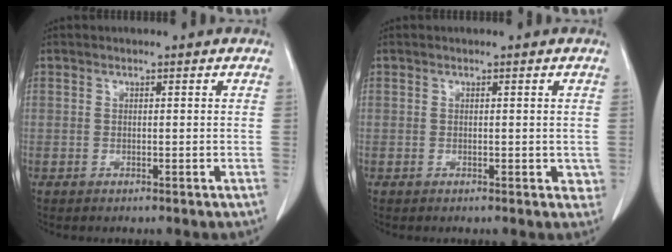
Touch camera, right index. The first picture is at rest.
{"total": 2.1, "force": [-0.3, 1.3, 1.6], "torque": [-0.007, 0.002, -0.005]}